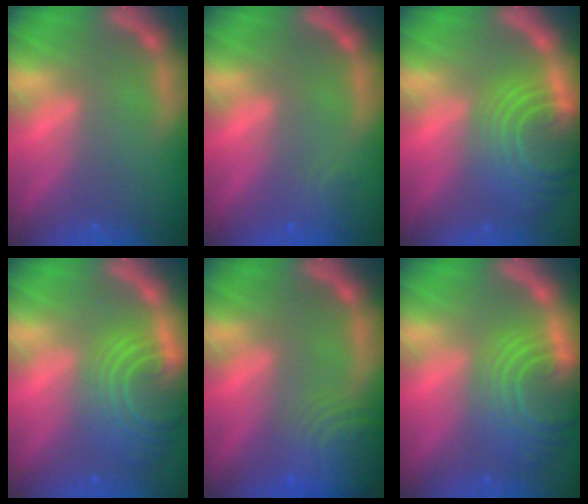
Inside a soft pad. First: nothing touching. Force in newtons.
{"total": 1.4}
{"total": 10.0}
{"total": 9.0}
{"total": 7.4}
{"total": 9.5}